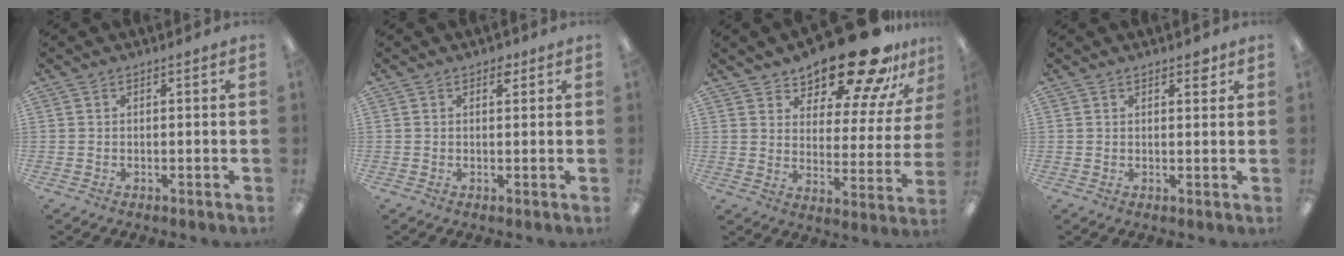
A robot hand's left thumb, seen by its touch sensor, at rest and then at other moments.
{"total": 1.8, "force": [1.0, 1.1, 1.0], "torque": [-0.005, -0.003, 0.015]}
{"total": 20.1, "force": [16.8, 6.1, 9.3], "torque": [-0.138, -0.121, 0.282]}
{"total": 2.1, "force": [1.6, 0.9, 1.0], "torque": [-0.005, -0.005, 0.025]}